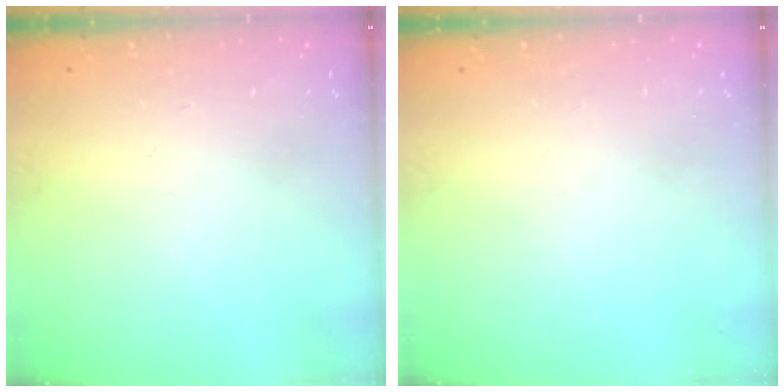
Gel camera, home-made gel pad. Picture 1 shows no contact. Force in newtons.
{"total": 0.0}